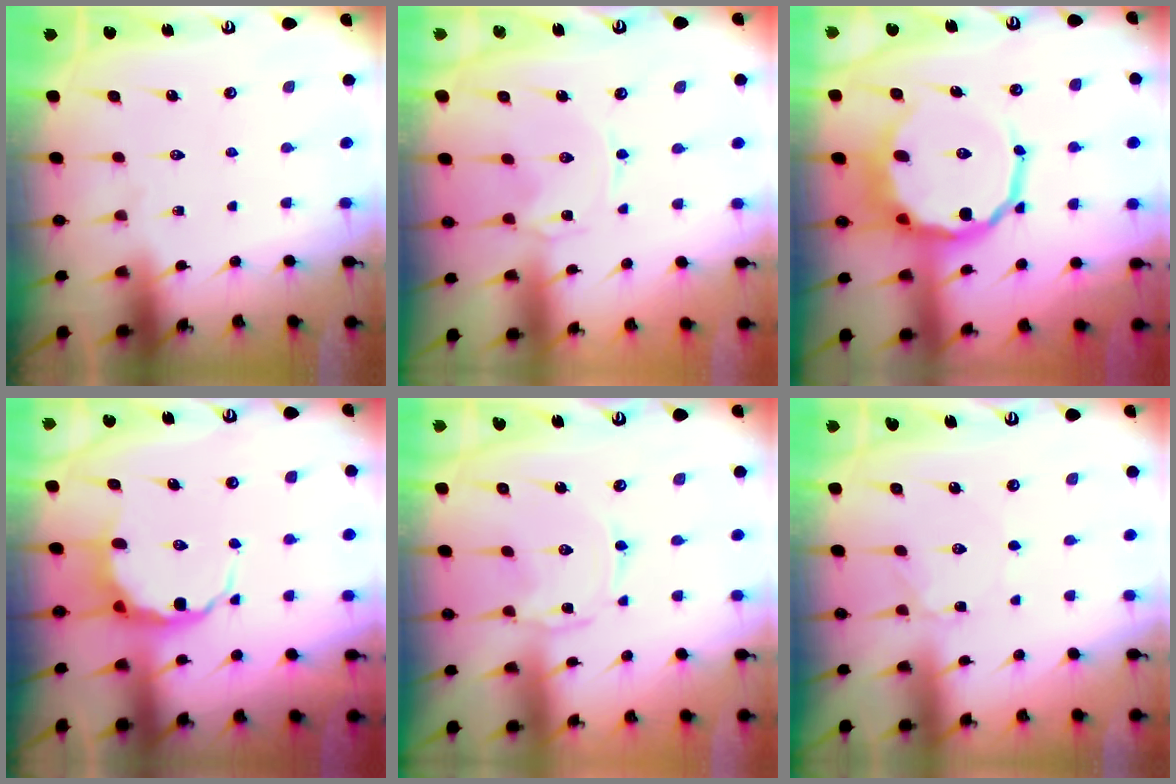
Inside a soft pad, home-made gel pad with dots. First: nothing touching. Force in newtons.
{"total": 0.0}
{"total": 13.6, "press": 13.1, "slide": 3.7}
{"total": 6.9, "press": 6.7, "slide": 1.7}
{"total": 0.5, "press": 0.5, "slide": 0.1}
{"total": 1.0, "press": 1.0, "slide": 0.1}